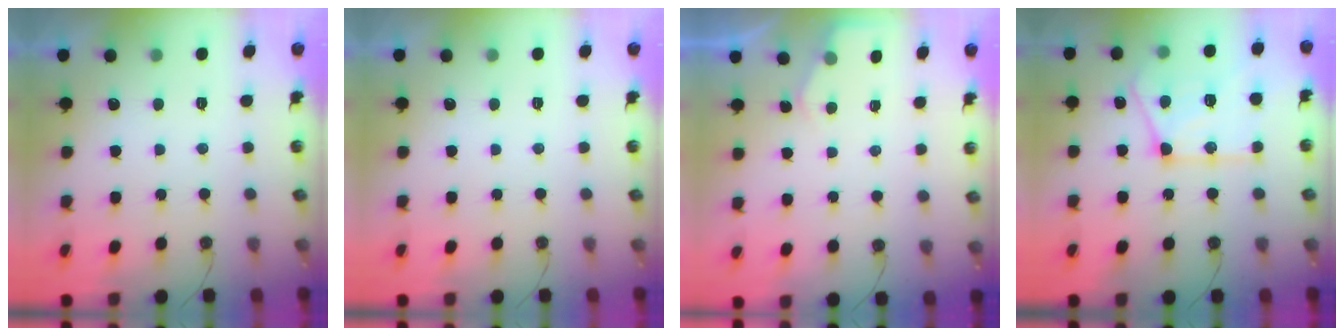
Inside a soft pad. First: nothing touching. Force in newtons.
{"total": 0.0}
{"total": 3.7, "press": 3.7, "slide": 0.6}
{"total": 17.9, "press": 17.9, "slide": 1.3}